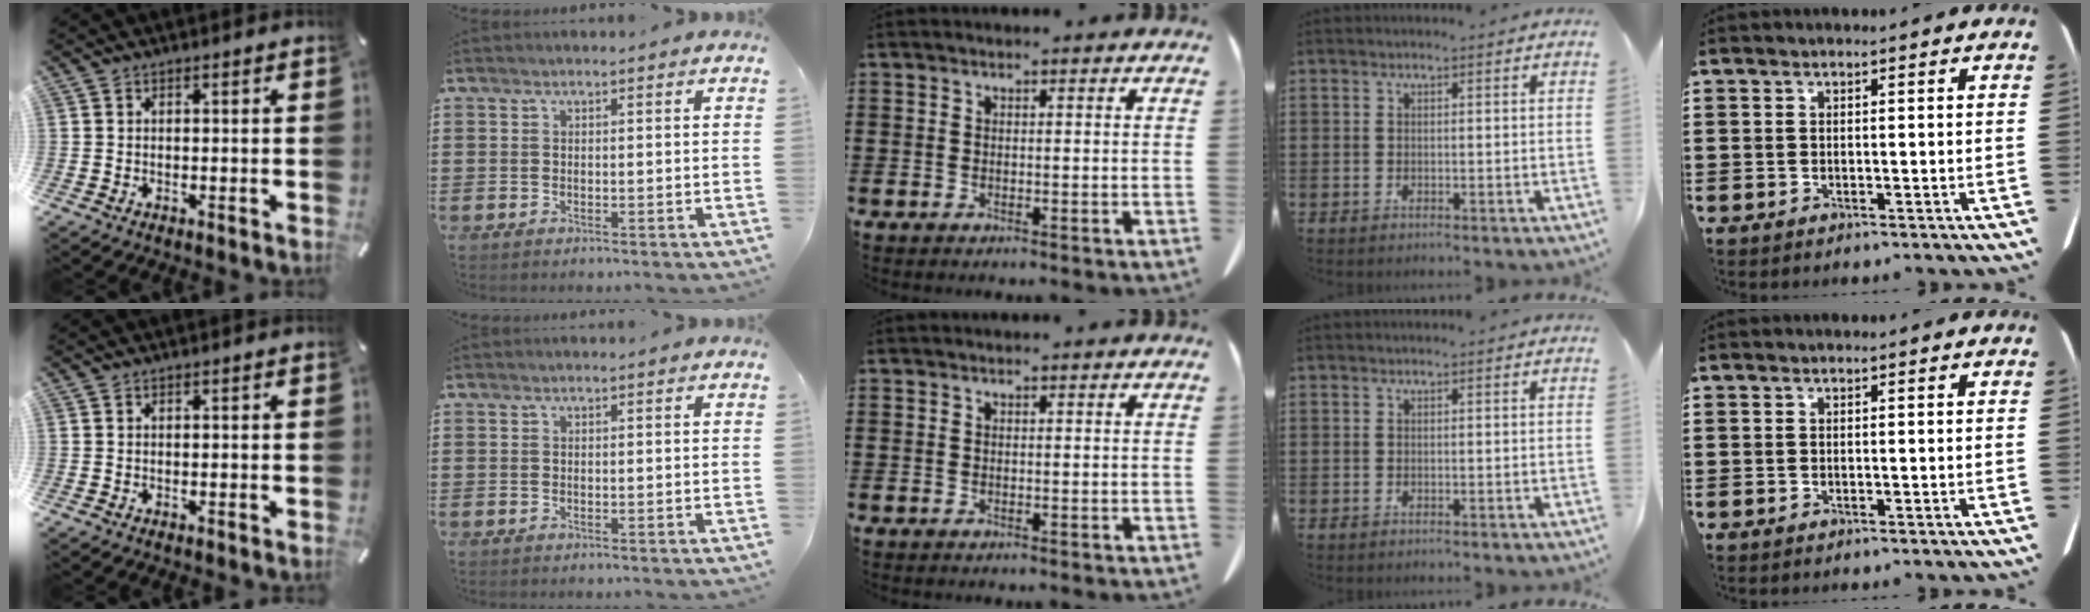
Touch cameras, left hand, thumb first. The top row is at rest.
{}